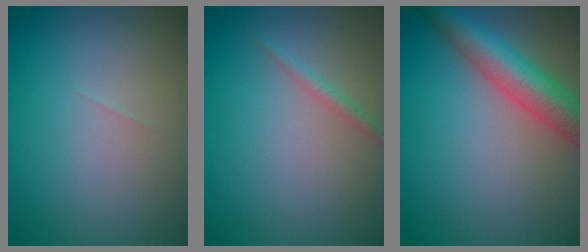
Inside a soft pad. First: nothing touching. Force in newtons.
{"total": 1.1, "press": 1.1, "slide": 0.1}
{"total": 6.7, "press": 6.7, "slide": 0.2}